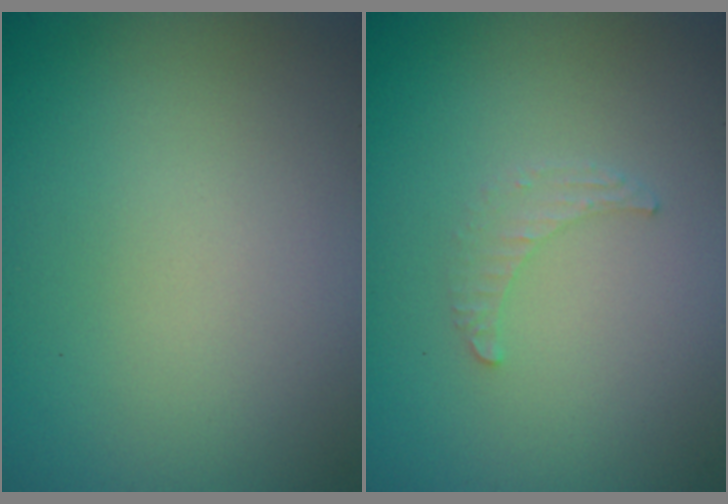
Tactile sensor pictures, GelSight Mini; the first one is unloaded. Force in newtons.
{"total": 1.1, "press": 1.1, "slide": 0.3}